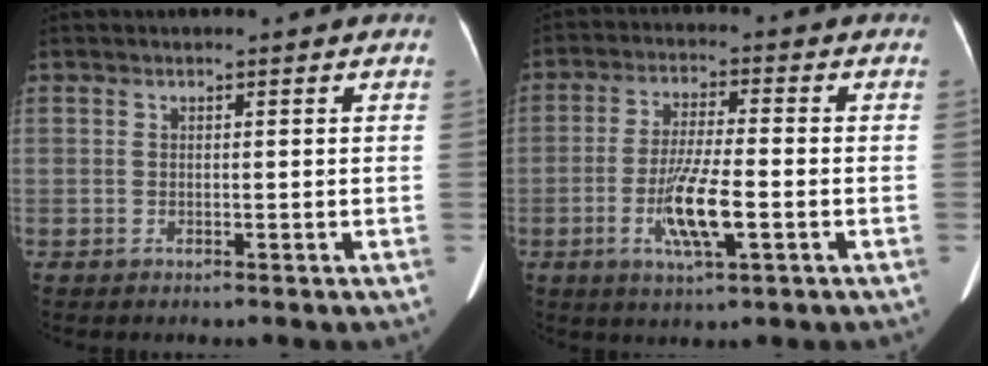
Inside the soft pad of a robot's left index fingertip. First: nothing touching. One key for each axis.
{"total": 8.4, "fx": -2.6, "fy": 1.1, "fz": 7.9, "tx": -0.156, "ty": -0.009, "tz": -0.048}